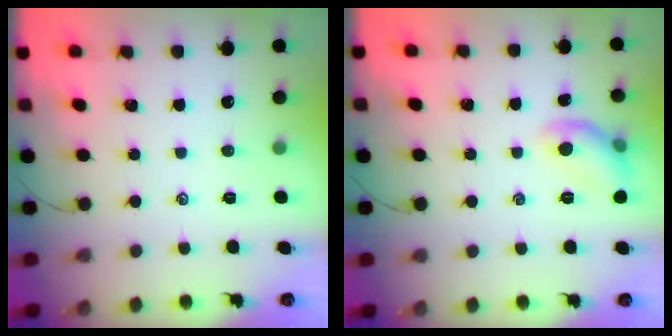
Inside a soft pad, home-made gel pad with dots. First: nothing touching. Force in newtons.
{"total": 8.4, "press": 8.3, "slide": 1.4}